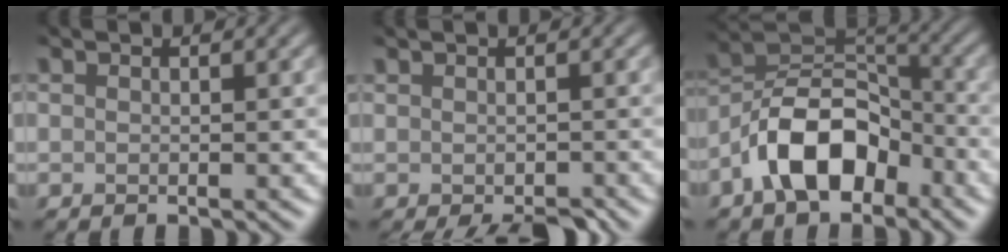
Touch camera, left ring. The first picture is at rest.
{"total": 1.3, "force": [-1.0, 0.4, 0.8], "torque": [-0.003, -0.003, -0.014]}
{"total": 7.9, "force": [-4.9, 4.1, 4.7], "torque": [-0.072, 0.009, -0.102]}